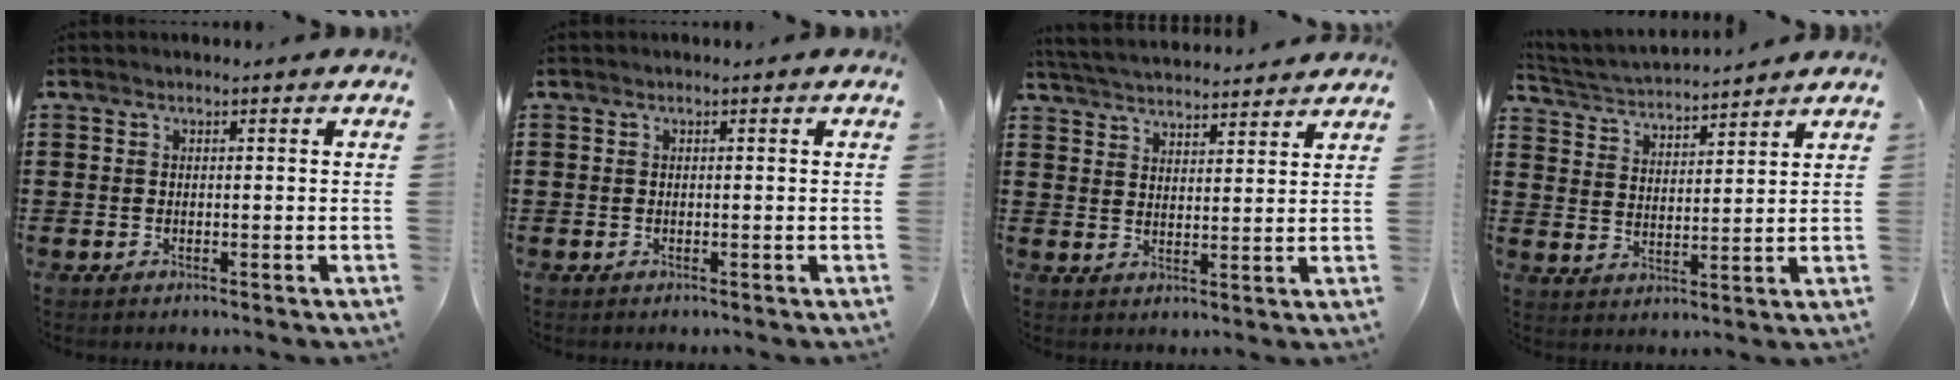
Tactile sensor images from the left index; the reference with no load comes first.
{"total": 0.0}
{"total": 4.3, "force": [4.2, 0.1, 0.5], "torque": [-0.027, -0.023, 0.074]}
{"total": 3.6, "force": [3.6, 0.1, 0.3], "torque": [-0.027, -0.021, 0.058]}